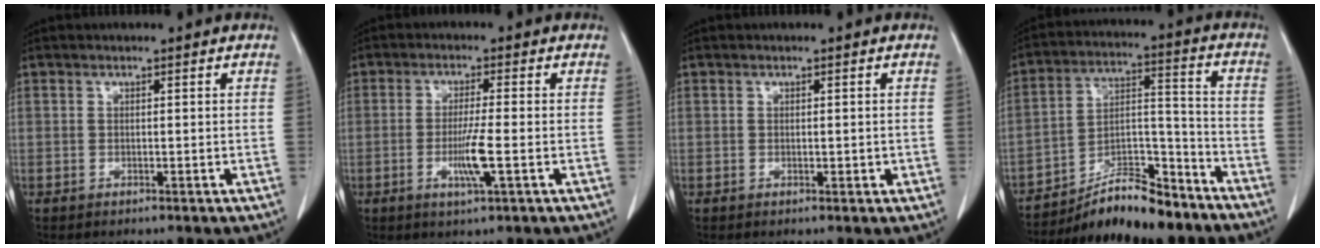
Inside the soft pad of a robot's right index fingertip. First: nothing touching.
{"total": 5.3, "force": [-1.5, -0.3, 5.1], "torque": [-0.098, -0.012, -0.026]}
{"total": 0.9, "force": [-0.1, 0.4, 0.8], "torque": [-0.012, -0.002, 0.002]}
{"total": 13.2, "force": [-11.5, 3.1, 5.7], "torque": [-0.086, 0.032, -0.196]}